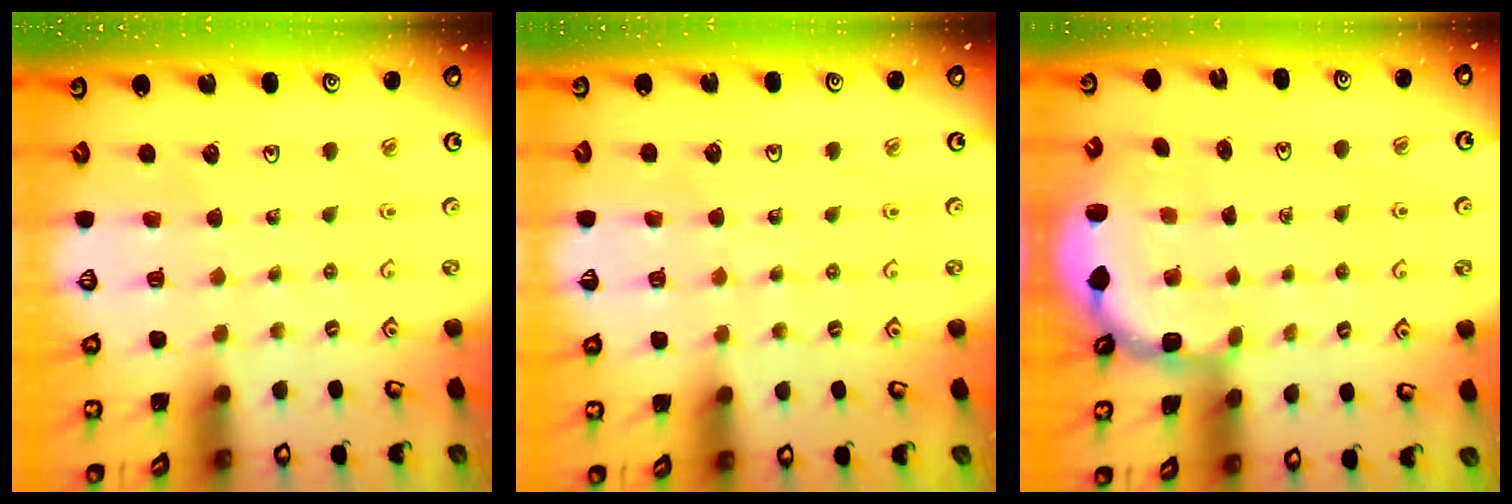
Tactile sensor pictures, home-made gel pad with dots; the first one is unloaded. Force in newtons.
{"total": 2.2, "press": 2.1, "slide": 0.5}
{"total": 2.7, "press": 2.4, "slide": 1.4}